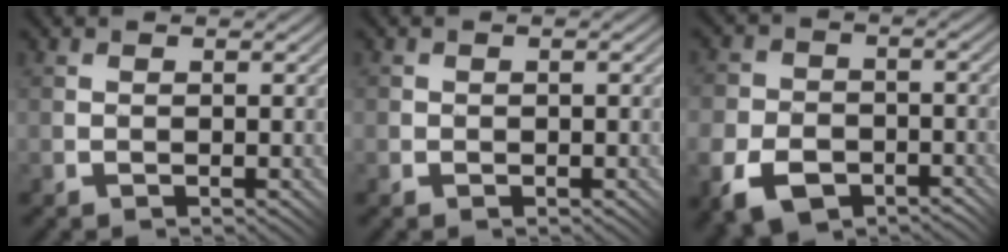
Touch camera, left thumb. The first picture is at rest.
{"total": 1.1, "force": [-0.2, 1.0, 0.4], "torque": [0.001, 0.000, -0.003]}
{"total": 7.6, "force": [-4.3, 5.1, 3.5], "torque": [-0.083, -0.021, -0.084]}